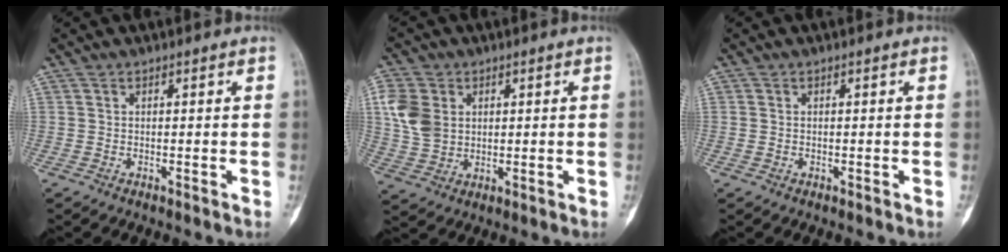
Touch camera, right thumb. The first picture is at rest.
{"total": 8.7, "force": [2.1, 6.9, 5.0], "torque": [-0.091, -0.004, 0.043]}
{"total": 0.0}